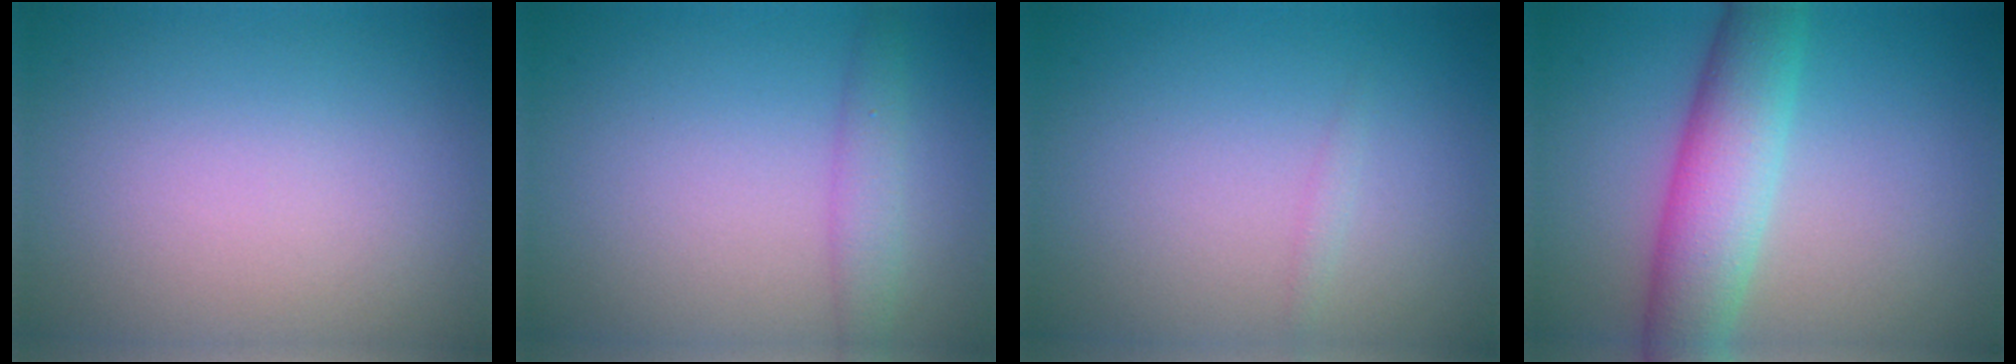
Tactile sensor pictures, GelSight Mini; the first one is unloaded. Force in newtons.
{"total": 2.0, "press": 2.0, "slide": 0.0}
{"total": 0.6, "press": 0.6, "slide": 0.0}
{"total": 6.4, "press": 6.4, "slide": 0.1}